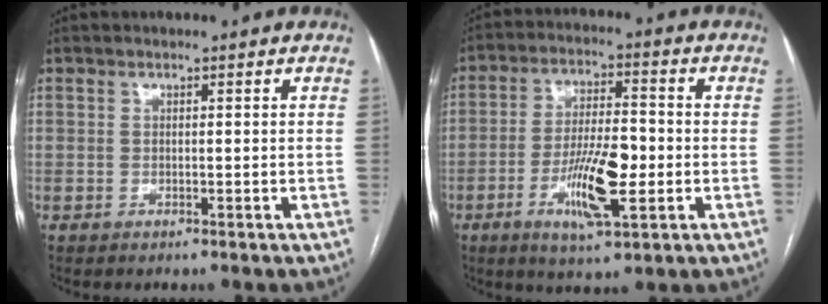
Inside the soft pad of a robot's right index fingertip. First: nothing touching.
{"total": 11.0, "force": [-3.0, 2.5, 10.3], "torque": [-0.192, -0.002, -0.048]}